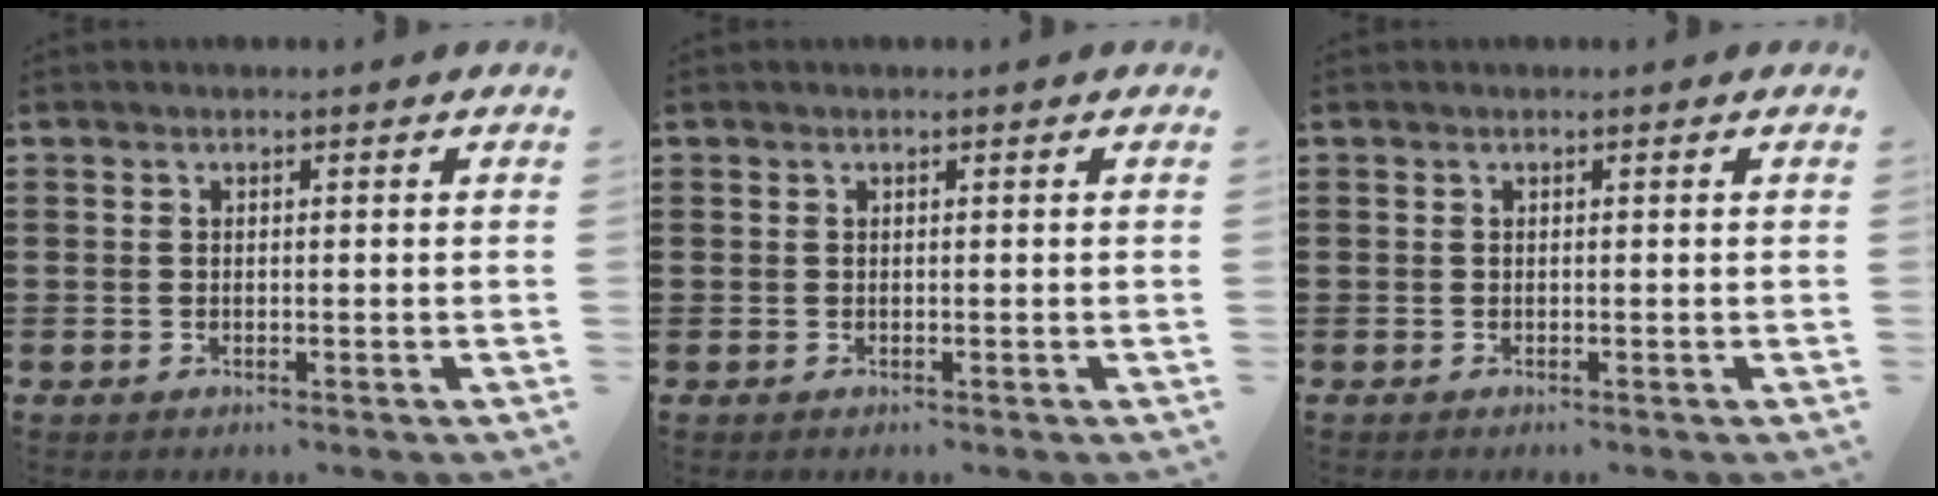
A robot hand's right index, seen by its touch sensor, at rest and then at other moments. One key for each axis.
{"total": 0.0}
{"total": 0.0}